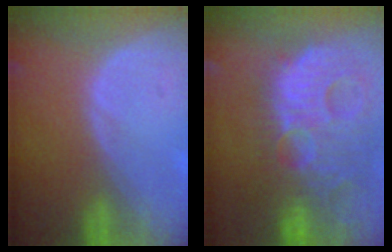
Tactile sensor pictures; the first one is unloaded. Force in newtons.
{"total": 14.6, "press": 12.7, "slide": 7.3}